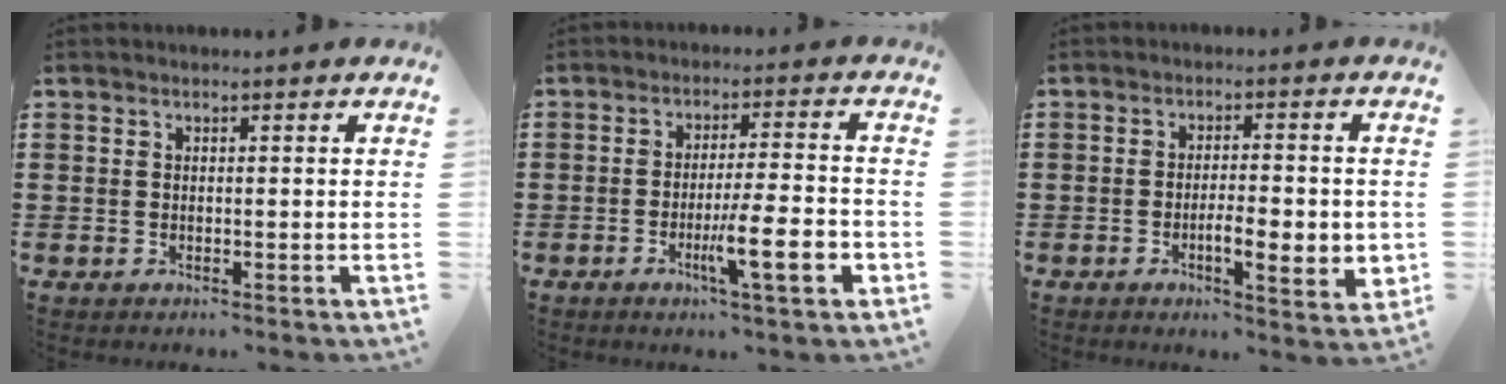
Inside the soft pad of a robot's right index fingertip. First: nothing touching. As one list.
[{"total": 9.8, "force": [-3.3, 1.3, 9.1], "torque": [-0.151, -0.006, -0.054]}, {"total": 6.1, "force": [-1.4, 1.8, 5.7], "torque": [-0.087, -0.001, -0.024]}]